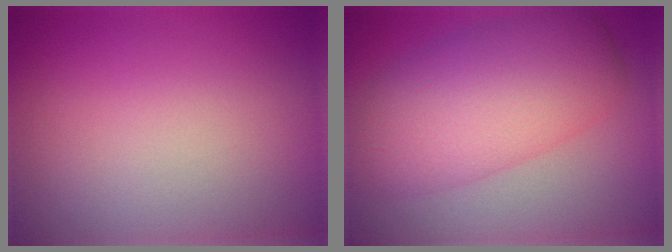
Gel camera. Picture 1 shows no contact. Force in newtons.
{"total": 8.2, "press": 8.2, "slide": 0.1}